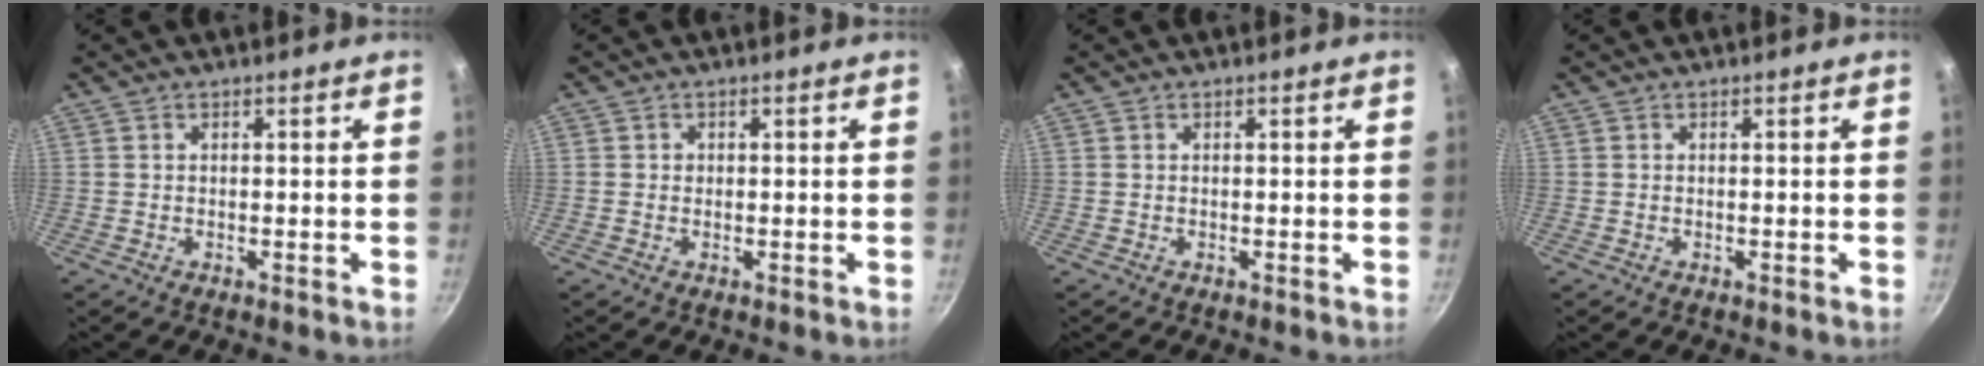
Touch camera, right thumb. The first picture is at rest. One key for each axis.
{"total": 0.7, "fx": 0.0, "fy": 0.7, "fz": 0.1, "tx": 0.003, "ty": 0.002, "tz": -0.001}
{"total": 0.0}
{"total": 0.0}